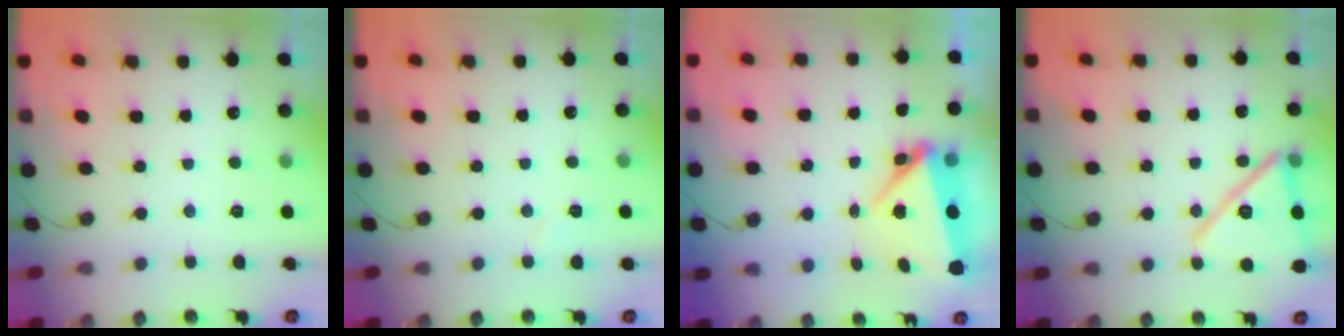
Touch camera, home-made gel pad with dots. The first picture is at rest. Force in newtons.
{"total": 3.9, "press": 3.8, "slide": 1.2}
{"total": 9.1, "press": 7.1, "slide": 5.7}
{"total": 18.6, "press": 18.2, "slide": 4.0}